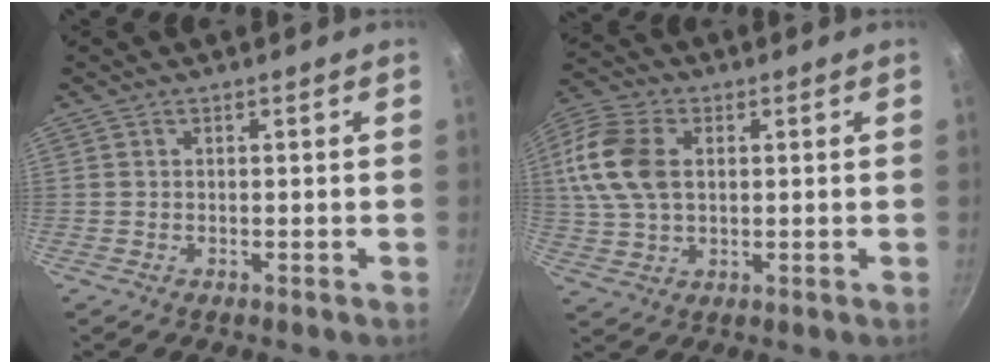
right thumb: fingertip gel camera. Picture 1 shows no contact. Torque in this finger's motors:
{"motor_torque": [0.05, 0.26, 1.52, -0.05, 0.15]}